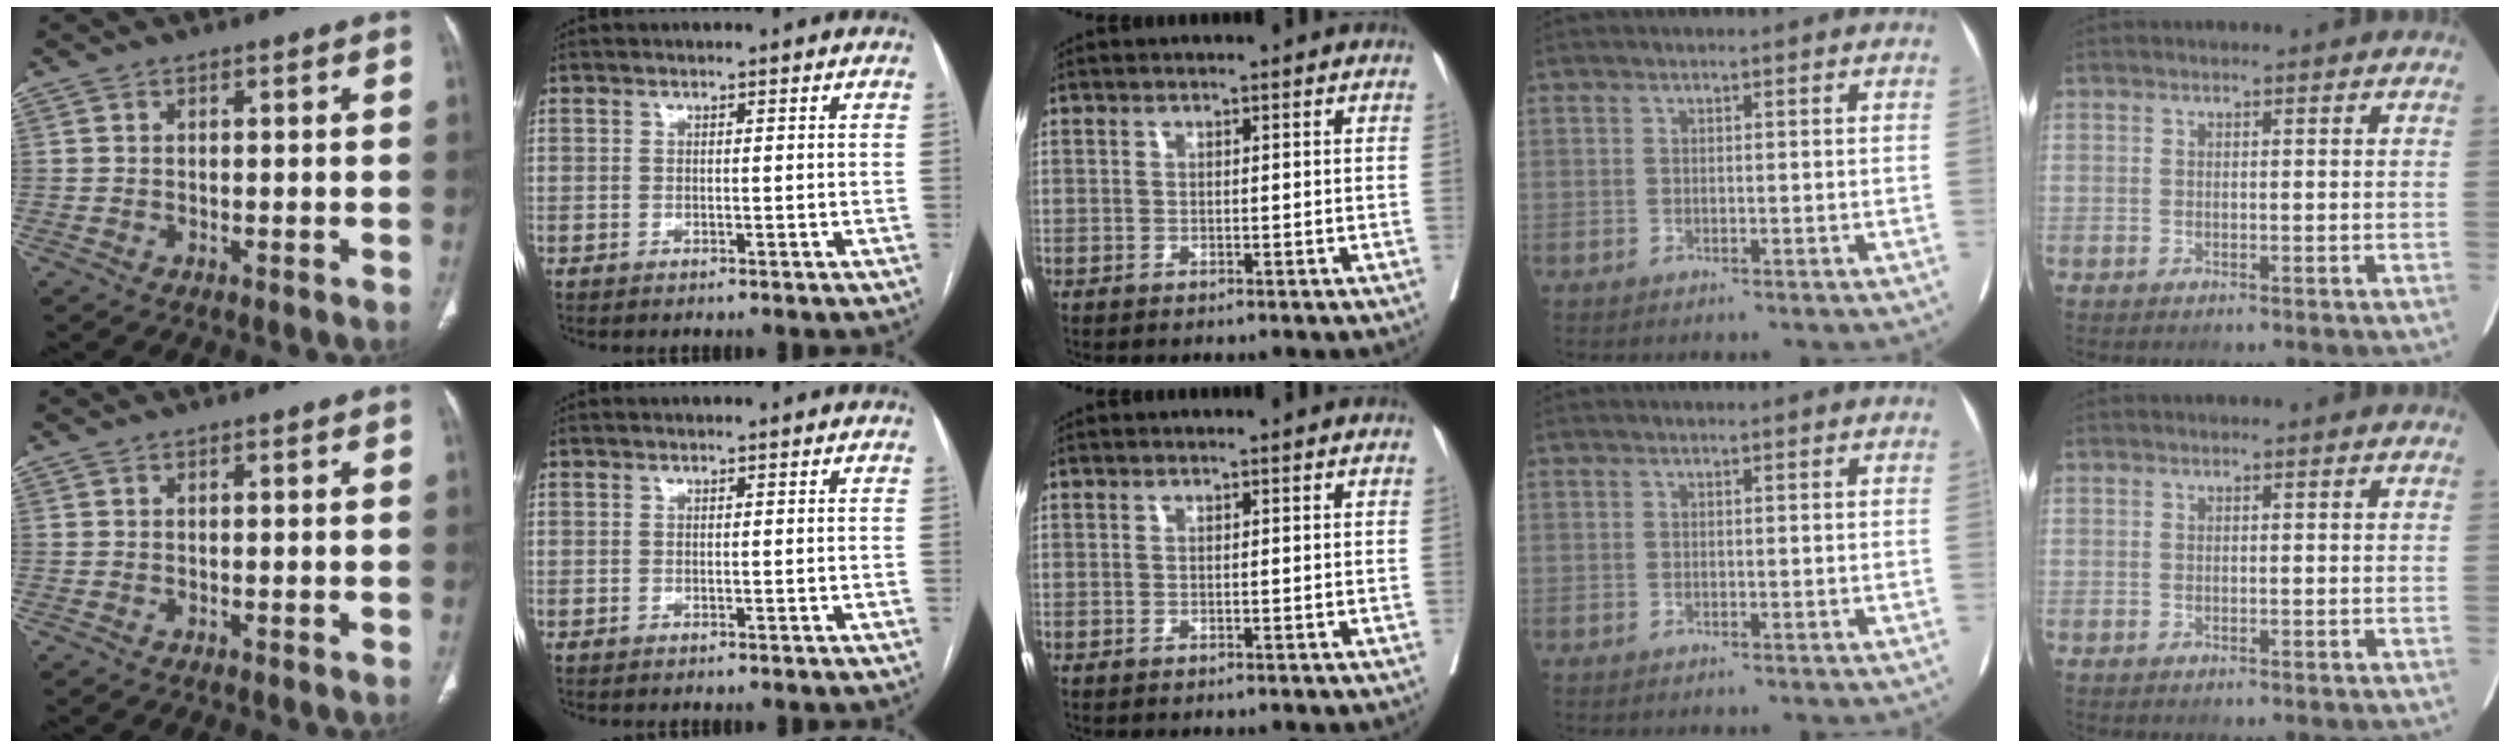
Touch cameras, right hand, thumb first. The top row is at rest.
{}